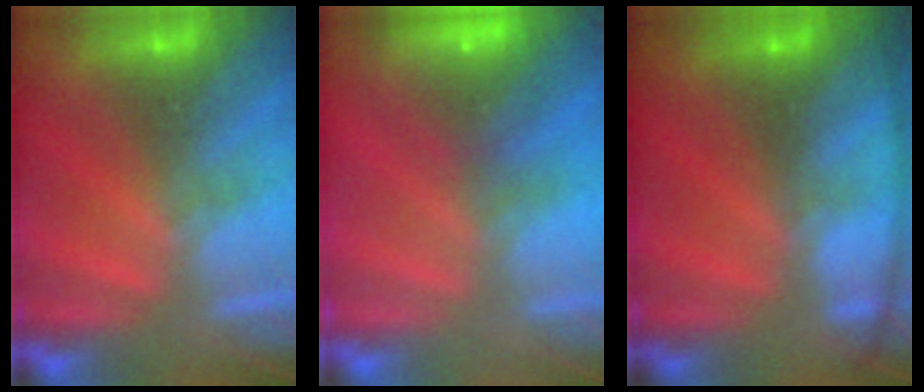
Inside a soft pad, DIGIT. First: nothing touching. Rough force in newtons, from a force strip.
{"total": 7.7}
{"total": 7.9}